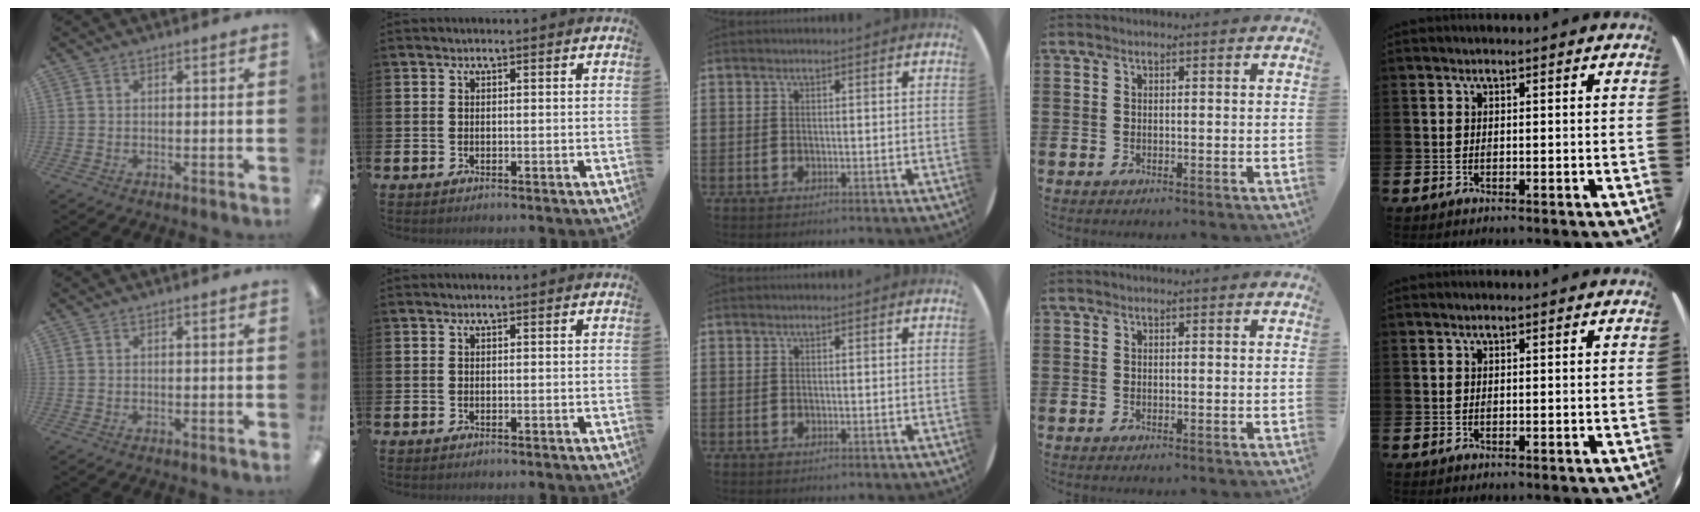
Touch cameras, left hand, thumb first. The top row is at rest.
{}